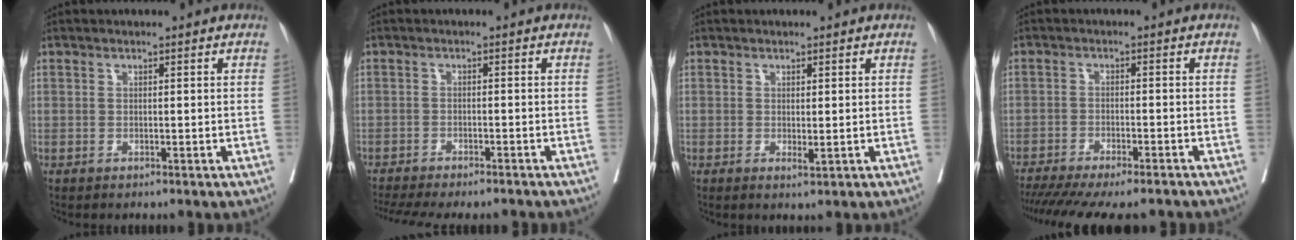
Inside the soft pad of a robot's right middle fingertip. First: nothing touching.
{"total": 13.8, "force": [-12.2, 2.6, 5.8], "torque": [-0.118, -0.017, -0.167]}
{"total": 1.2, "force": [0.0, 0.3, 1.1], "torque": [-0.018, -0.005, 0.003]}
{"total": 17.5, "force": [-15.2, 3.3, 8.2], "torque": [-0.161, -0.032, -0.210]}